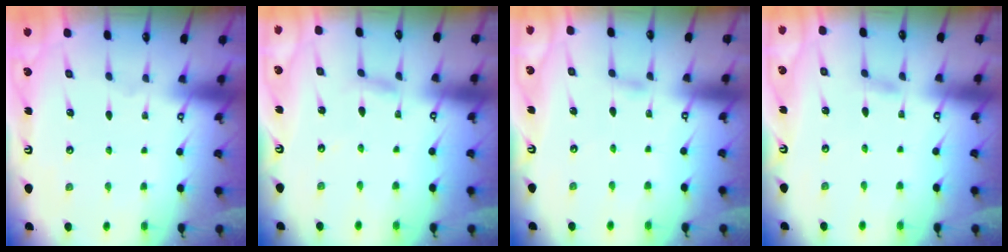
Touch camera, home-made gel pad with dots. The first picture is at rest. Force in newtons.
{"total": 3.0, "press": 3.0, "slide": 0.1}
{"total": 2.8, "press": 2.8, "slide": 0.3}
{"total": 2.4, "press": 2.4, "slide": 0.3}